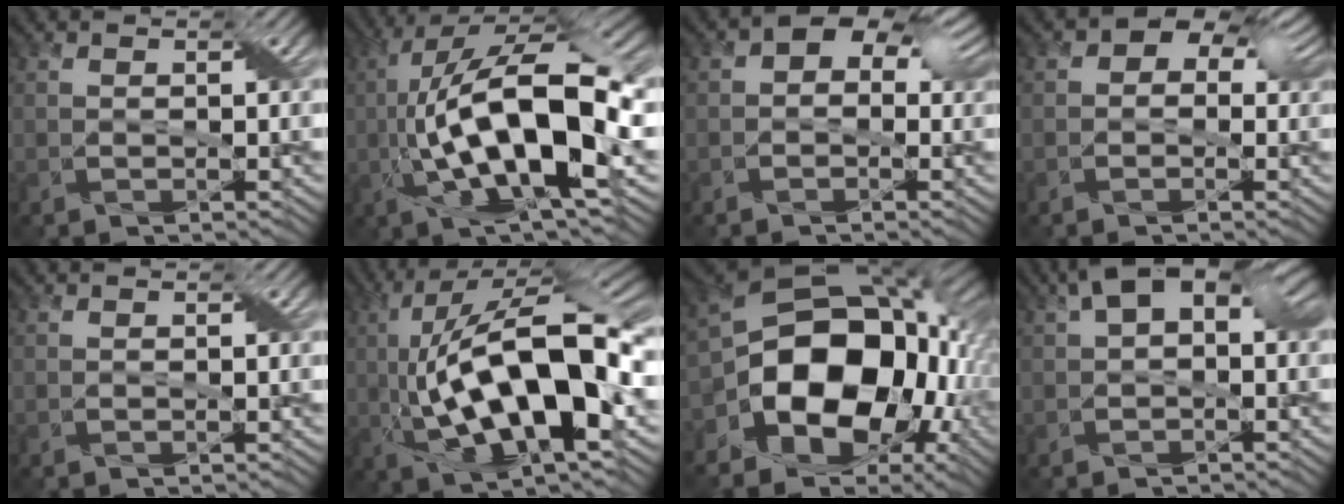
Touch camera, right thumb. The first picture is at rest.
{"total": 15.7, "force": [-1.8, 5.0, 14.8], "torque": [-0.281, 0.029, -0.040]}
{"total": 6.8, "force": [1.7, 4.7, 4.6], "torque": [-0.058, 0.034, -0.006]}
{"total": 6.2, "force": [1.9, 4.5, 3.9], "torque": [-0.049, 0.032, -0.006]}
{"total": 0.0}
{"total": 17.2, "force": [-0.8, 5.9, 16.1], "torque": [-0.301, 0.042, -0.023]}
{"total": 18.2, "force": [-3.6, 13.2, 11.9], "torque": [-0.209, -0.020, -0.062]}
{"total": 8.4, "force": [2.5, 4.7, 6.5], "torque": [-0.103, 0.009, 0.035]}